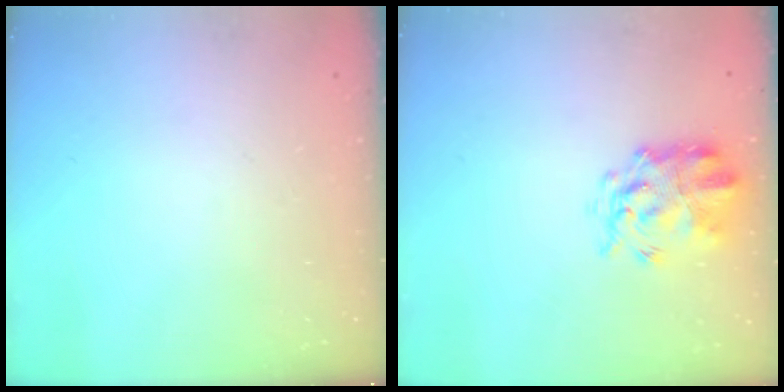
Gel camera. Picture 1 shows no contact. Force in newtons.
{"total": 4.6, "press": 4.5, "slide": 1.0}